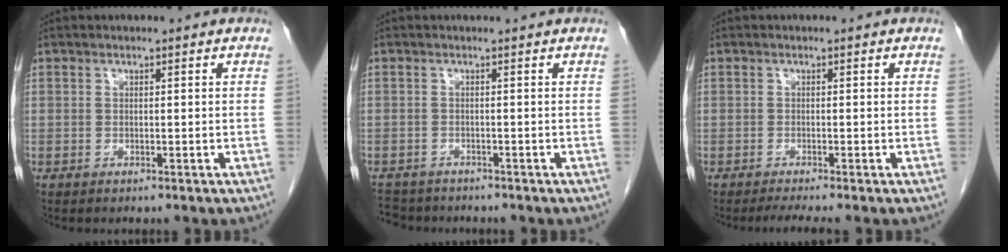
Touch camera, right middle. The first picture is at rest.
{"total": 4.6, "force": [-3.6, 2.1, 1.8], "torque": [-0.028, 0.018, -0.050]}
{"total": 2.3, "force": [-1.9, -0.4, 1.3], "torque": [-0.025, -0.007, -0.036]}